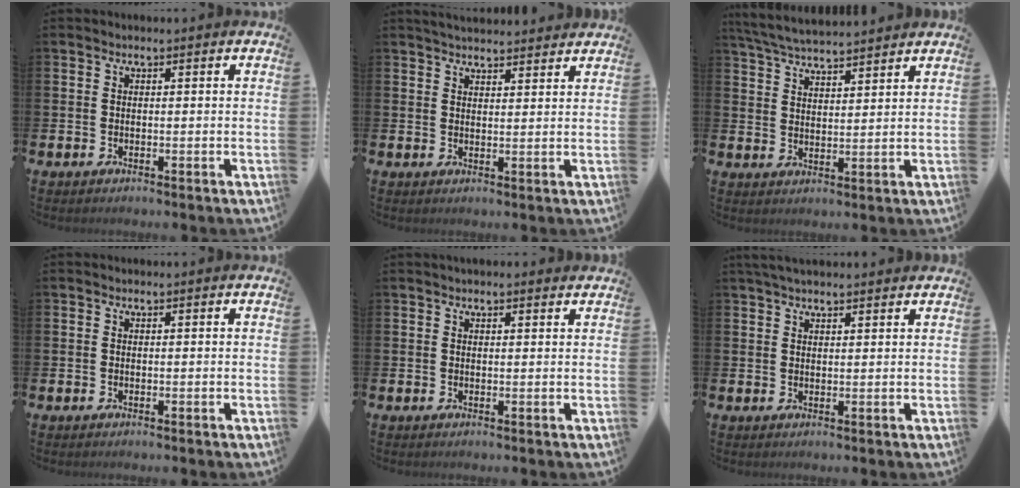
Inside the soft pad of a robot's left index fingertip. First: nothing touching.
{"total": 3.4, "force": [3.3, 0.4, 0.2], "torque": [-0.008, -0.016, 0.060]}
{"total": 5.4, "force": [5.3, 0.3, 0.8], "torque": [-0.036, -0.027, 0.095]}
{"total": 0.0}
{"total": 1.2, "force": [1.1, 0.2, 0.3], "torque": [0.004, -0.001, 0.018]}
{"total": 2.9, "force": [2.6, 0.7, 1.1], "torque": [-0.023, -0.002, 0.046]}